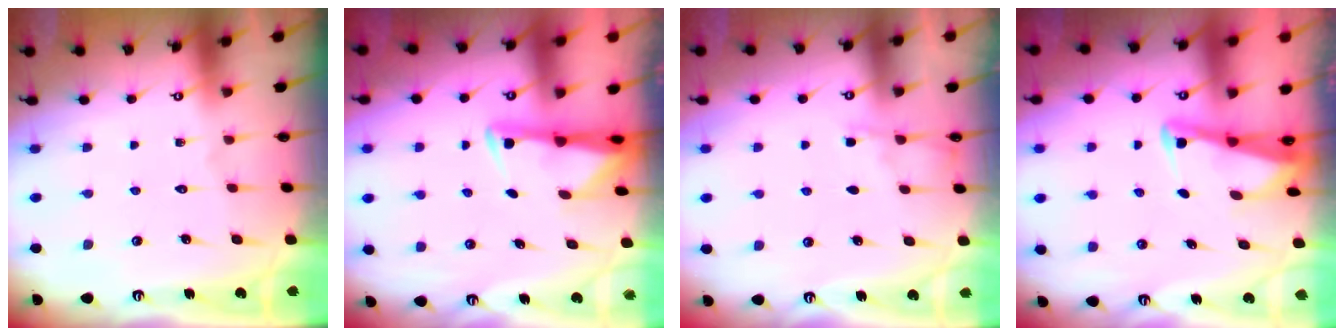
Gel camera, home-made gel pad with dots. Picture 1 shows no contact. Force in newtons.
{"total": 3.0, "press": 2.9, "slide": 0.5}
{"total": 2.5, "press": 2.5, "slide": 0.4}
{"total": 2.5, "press": 2.5, "slide": 0.2}